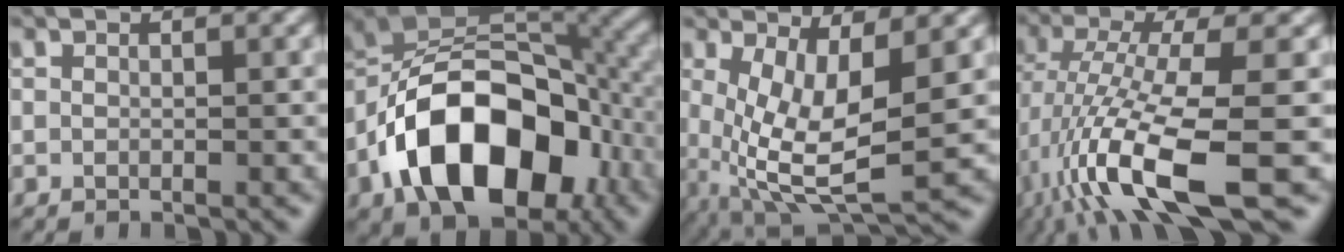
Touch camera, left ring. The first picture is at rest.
{"total": 14.1, "force": [-5.9, 8.4, 9.7], "torque": [-0.157, 0.000, -0.109]}
{"total": 7.8, "force": [0.4, 3.0, 7.2], "torque": [-0.151, -0.018, 0.014]}
{"total": 11.0, "force": [-4.3, 2.7, 9.7], "torque": [-0.199, -0.013, -0.079]}